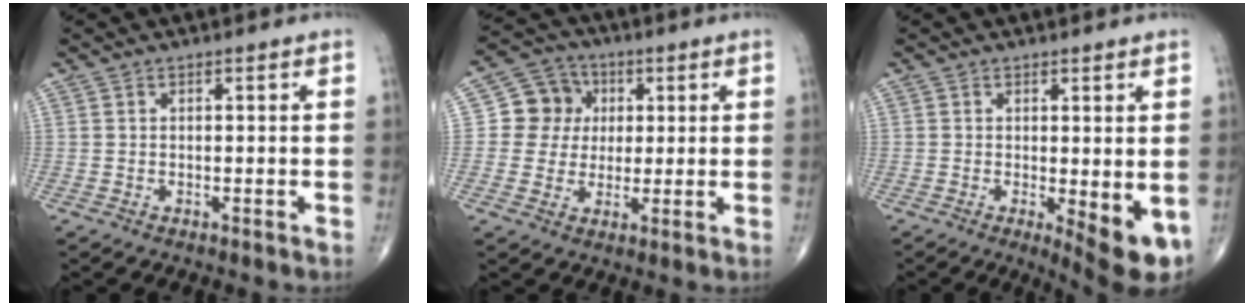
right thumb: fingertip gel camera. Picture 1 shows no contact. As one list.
[{"total": 8.7, "force": [1.4, 8.1, 2.7], "torque": [-0.003, 0.006, 0.015]}, {"total": 7.4, "force": [-1.3, 2.3, 7.0], "torque": [-0.091, -0.020, -0.013]}]